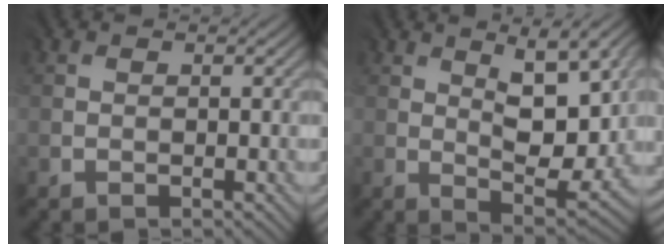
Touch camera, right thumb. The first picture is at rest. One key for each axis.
{"total": 8.8, "fx": 2.9, "fy": 3.1, "fz": 7.7, "tx": -0.137, "ty": -0.014, "tz": 0.053}